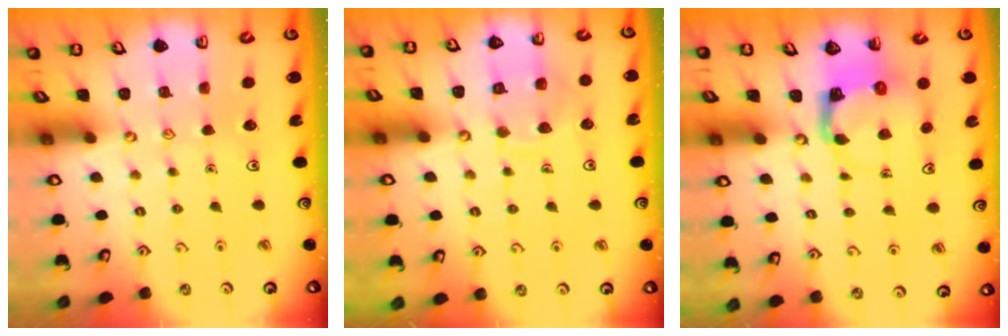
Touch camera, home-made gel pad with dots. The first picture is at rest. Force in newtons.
{"total": 9.7, "press": 9.7, "slide": 0.9}
{"total": 3.8, "press": 3.7, "slide": 0.7}